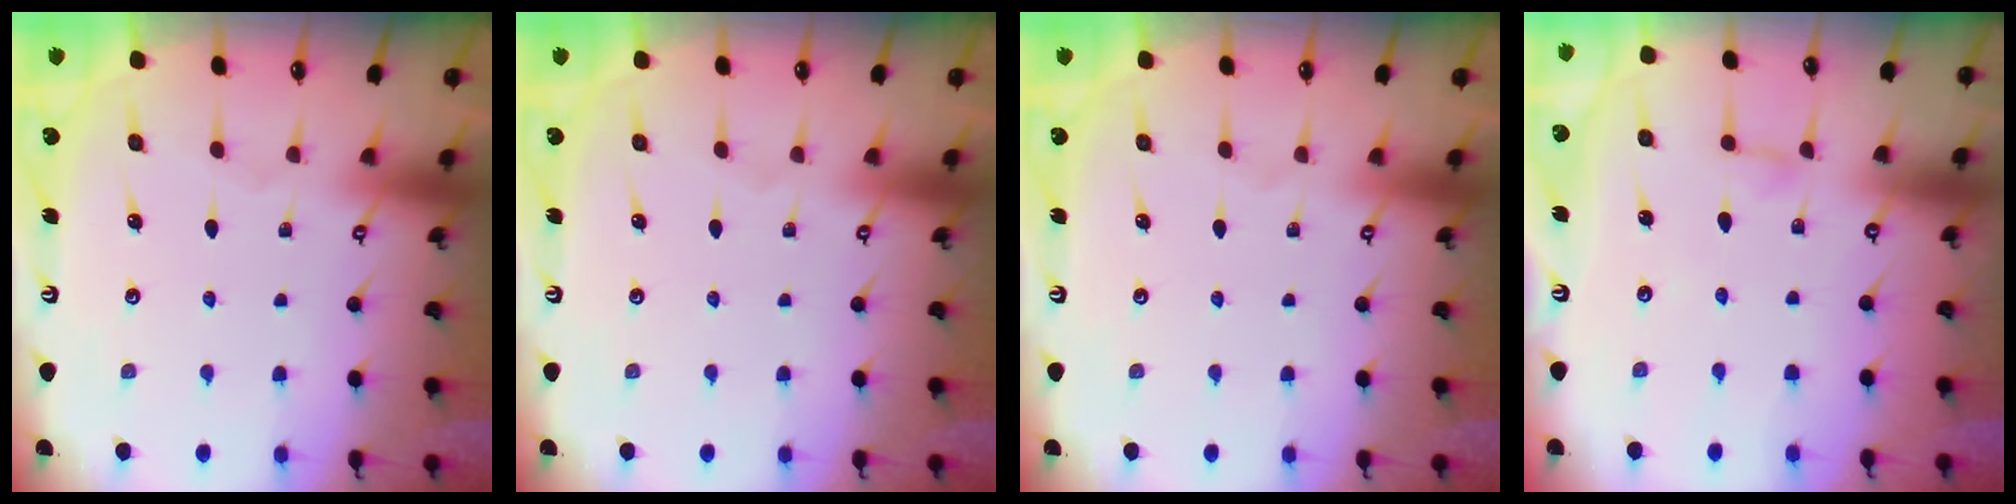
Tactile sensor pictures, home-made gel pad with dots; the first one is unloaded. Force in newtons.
{"total": 0.0}
{"total": 0.0}
{"total": 2.9, "press": 2.9, "slide": 0.2}